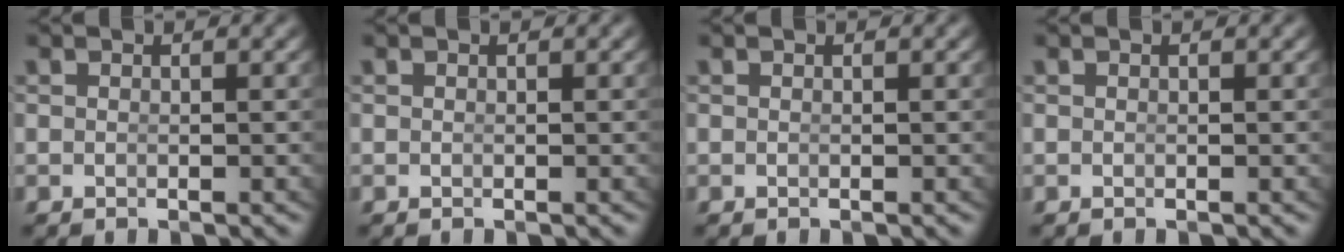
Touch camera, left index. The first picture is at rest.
{"total": 0.0}
{"total": 0.0}
{"total": 0.0}